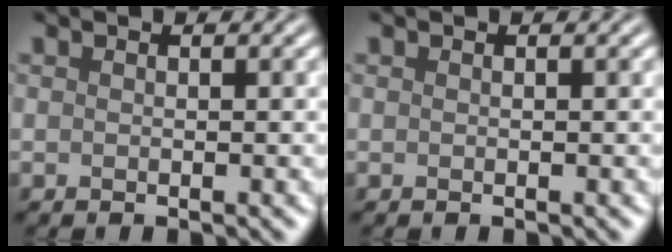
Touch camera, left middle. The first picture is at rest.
{"total": 0.0}